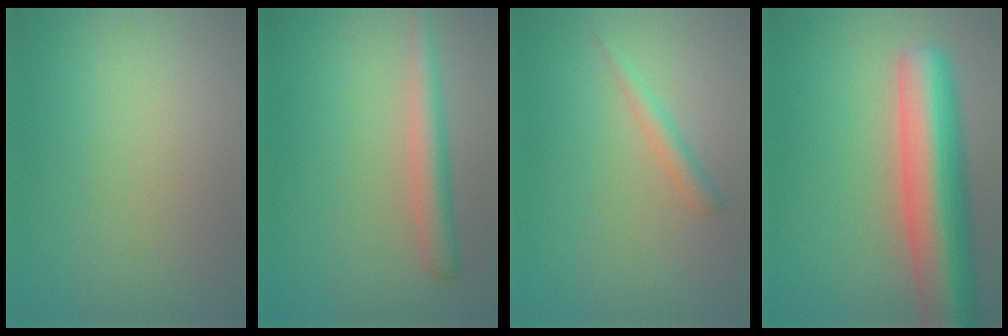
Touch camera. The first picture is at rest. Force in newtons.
{"total": 2.8, "press": 2.8, "slide": 0.1}
{"total": 1.4, "press": 1.4, "slide": 0.2}
{"total": 9.8, "press": 9.8, "slide": 0.5}